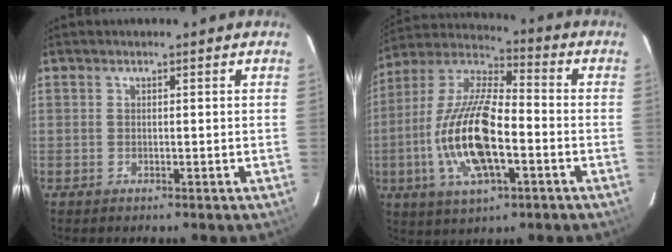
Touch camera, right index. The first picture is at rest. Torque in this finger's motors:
{"motor_torque": [2.14, 0.00, 1.05, 0.21]}